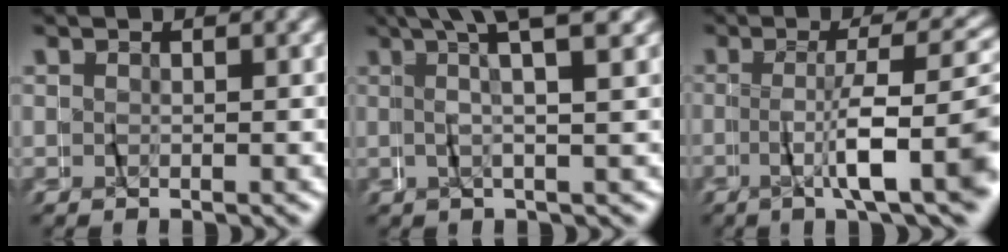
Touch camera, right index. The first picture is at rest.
{"total": 5.3, "force": [2.8, -0.1, 4.5], "torque": [-0.078, 0.020, 0.039]}
{"total": 7.2, "force": [-2.1, 0.5, 6.9], "torque": [-0.101, 0.000, -0.032]}